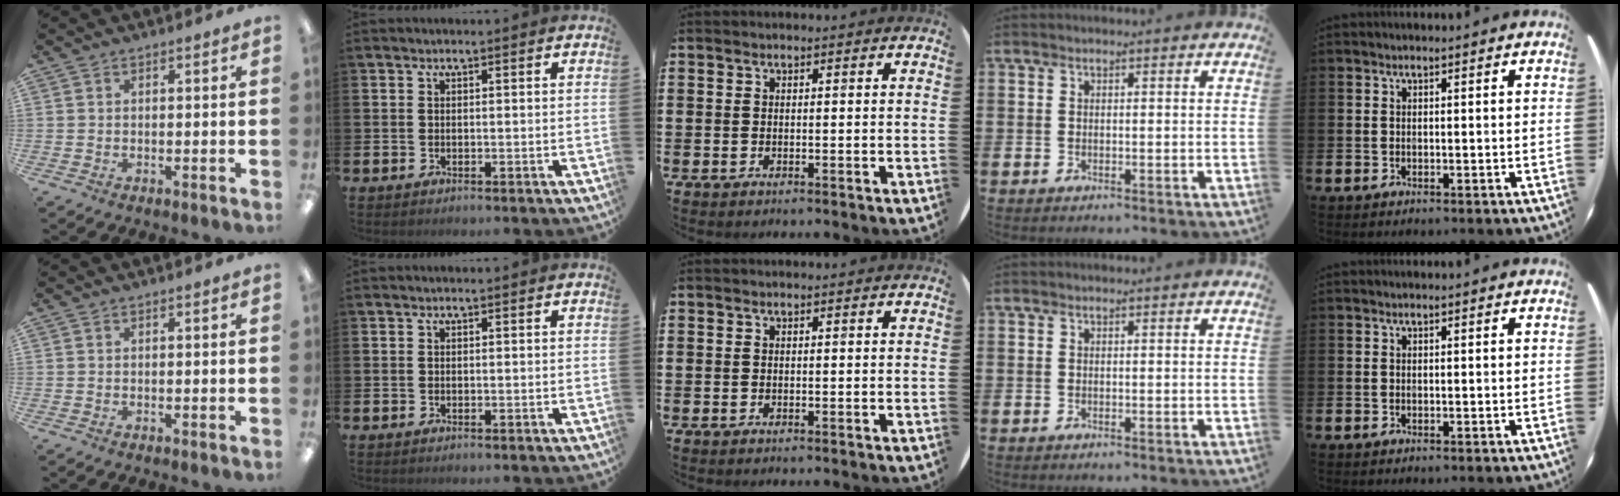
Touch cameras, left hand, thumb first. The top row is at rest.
{}